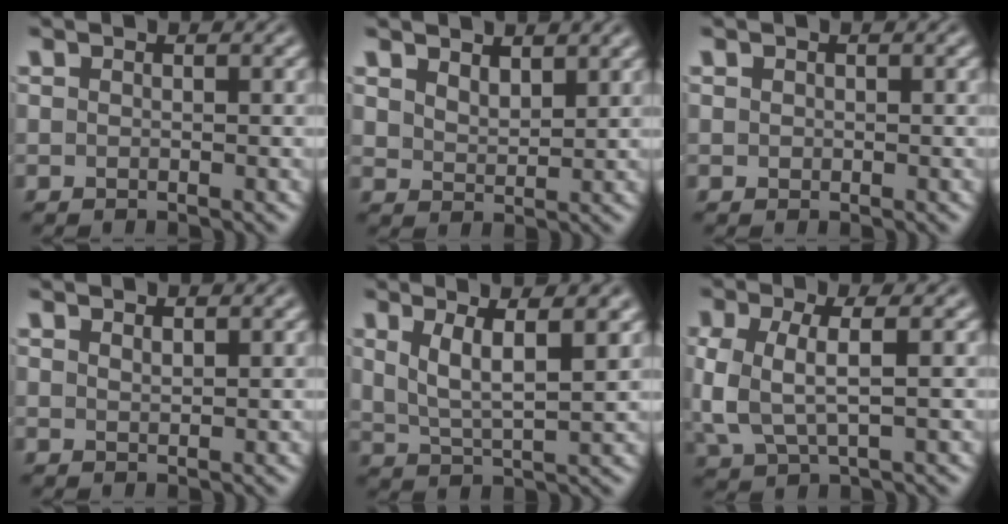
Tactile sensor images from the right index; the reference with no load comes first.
{"total": 2.3, "force": [2.2, 0.2, 0.5], "torque": [-0.007, -0.012, 0.048]}
{"total": 0.0}
{"total": 1.3, "force": [1.0, -0.9, 0.0], "torque": [0.009, -0.006, 0.027]}
{"total": 4.2, "force": [1.4, 1.6, 3.6], "torque": [-0.059, -0.015, 0.035]}
{"total": 4.4, "force": [0.0, 2.5, 3.6], "torque": [-0.095, -0.019, 0.015]}